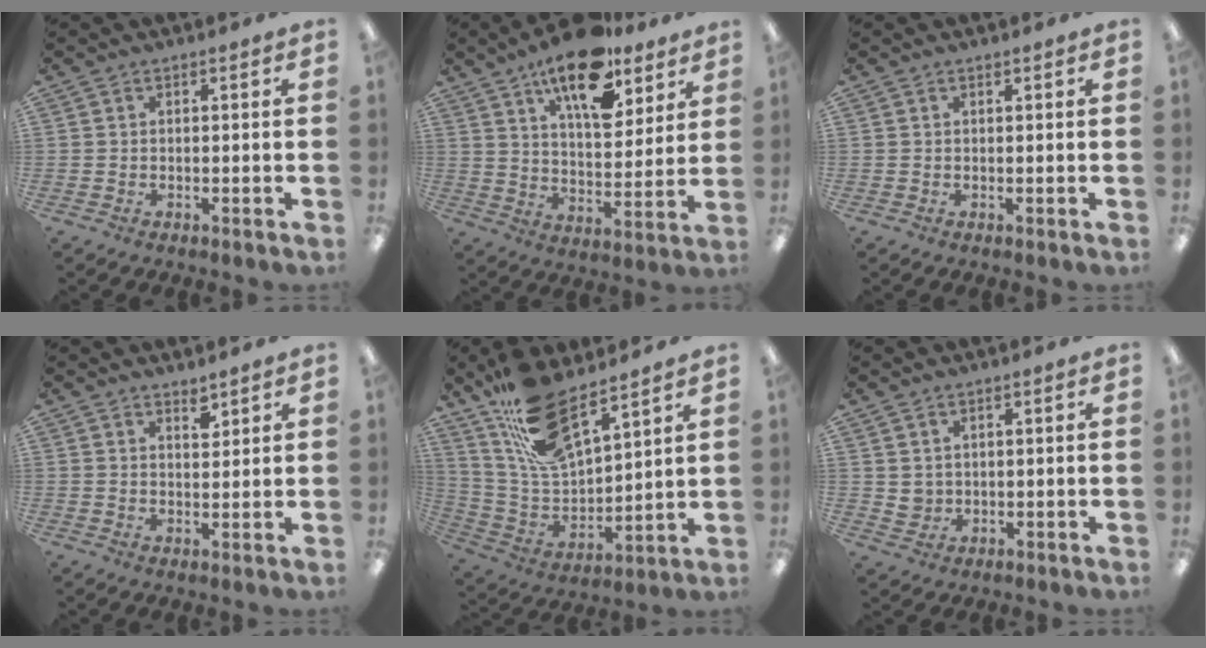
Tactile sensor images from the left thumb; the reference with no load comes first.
{"total": 17.6, "force": [12.1, 7.5, 10.4], "torque": [-0.161, -0.064, 0.205]}
{"total": 0.0}
{"total": 3.1, "force": [2.6, 1.1, 1.2], "torque": [-0.005, -0.018, 0.042]}
{"total": 17.2, "force": [12.8, 6.2, 9.8], "torque": [-0.202, -0.069, 0.233]}
{"total": 2.8, "force": [1.6, 2.3, 0.2], "torque": [-0.004, -0.005, 0.030]}